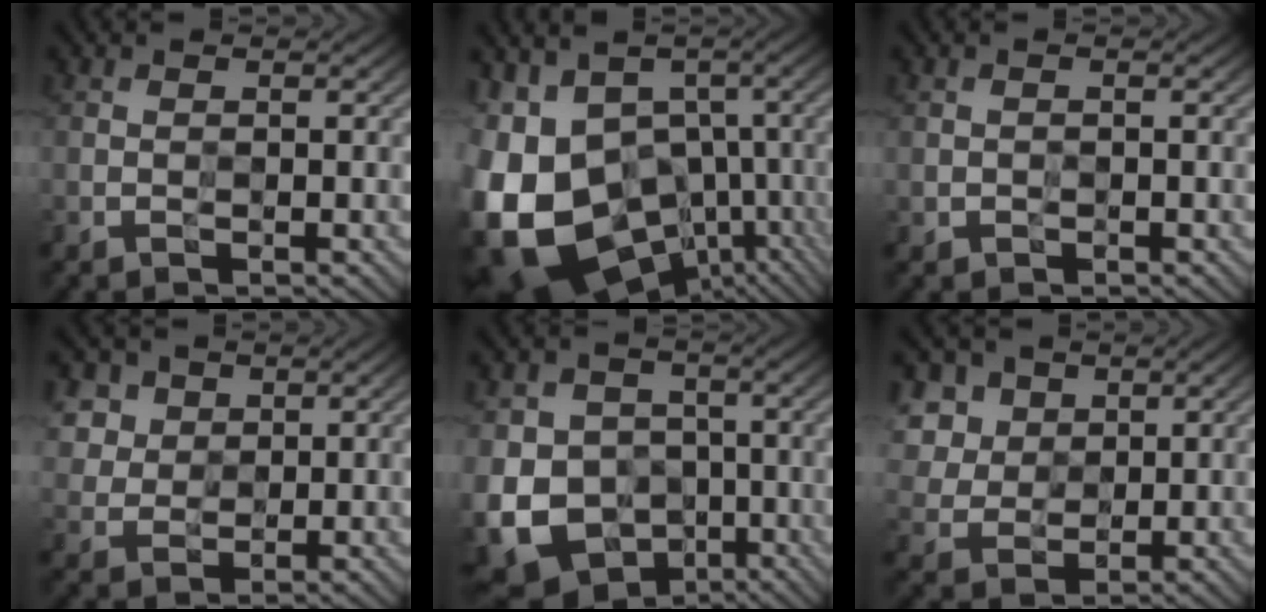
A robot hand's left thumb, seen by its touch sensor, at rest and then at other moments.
{"total": 19.1, "force": [-5.5, 14.2, 11.6], "torque": [-0.291, -0.042, -0.058]}
{"total": 0.7, "force": [-0.3, 0.5, 0.2], "torque": [-0.004, -0.001, -0.008]}
{"total": 4.6, "force": [2.5, 3.6, 1.4], "torque": [-0.055, -0.007, 0.055]}
{"total": 14.8, "force": [-4.3, 12.3, 7.0], "torque": [-0.181, -0.038, -0.090]}
{"total": 6.6, "force": [2.9, 5.2, 2.8], "torque": [-0.120, 0.006, 0.055]}